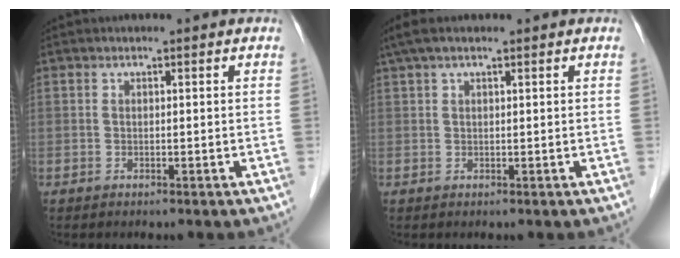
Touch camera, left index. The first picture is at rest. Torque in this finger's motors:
{"motor_torque": [-0.09, -0.60, -0.05, -0.01]}